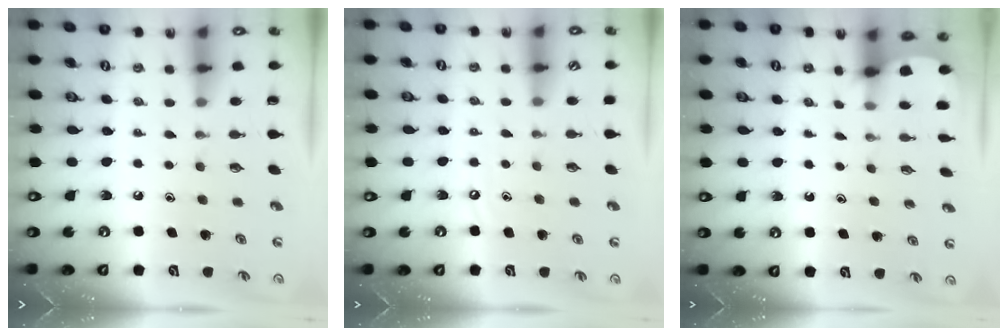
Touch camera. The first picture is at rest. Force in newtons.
{"total": 3.8, "press": 3.8, "slide": 0.5}
{"total": 1.0, "press": 0.9, "slide": 0.1}